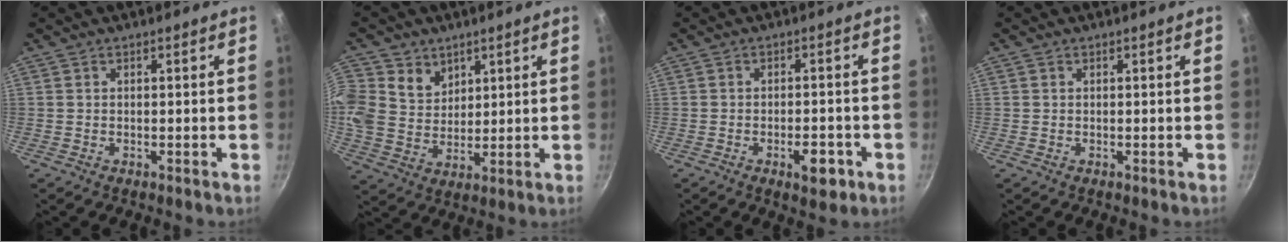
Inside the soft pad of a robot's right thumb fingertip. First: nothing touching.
{"total": 14.2, "force": [5.9, 11.8, 5.3], "torque": [-0.119, 0.001, 0.119]}
{"total": 5.7, "force": [-2.5, 2.6, 4.4], "torque": [-0.046, 0.015, -0.030]}
{"total": 0.0}